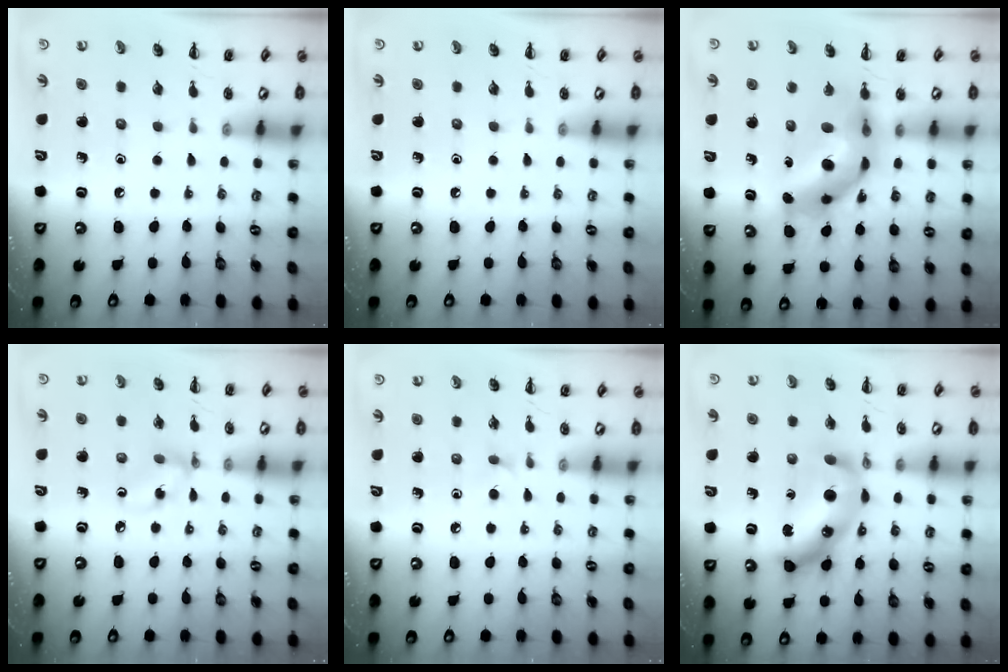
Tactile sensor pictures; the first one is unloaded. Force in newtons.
{"total": 0.0}
{"total": 11.8, "press": 11.2, "slide": 3.8}
{"total": 4.1, "press": 4.1, "slide": 0.5}
{"total": 3.9, "press": 3.7, "slide": 1.4}
{"total": 15.6, "press": 15.6, "slide": 0.5}